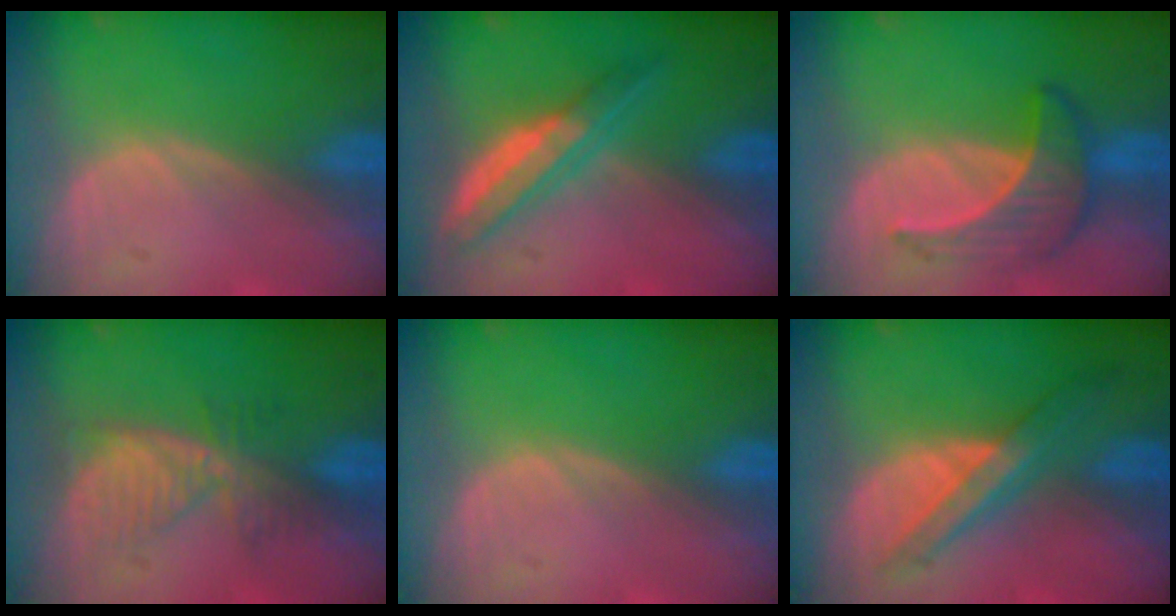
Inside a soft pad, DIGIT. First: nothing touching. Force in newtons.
{"total": 5.4, "press": 5.3, "slide": 1.3}
{"total": 6.5, "press": 6.4, "slide": 1.1}
{"total": 6.0, "press": 5.9, "slide": 0.6}
{"total": 0.0}
{"total": 7.2, "press": 6.1, "slide": 3.8}